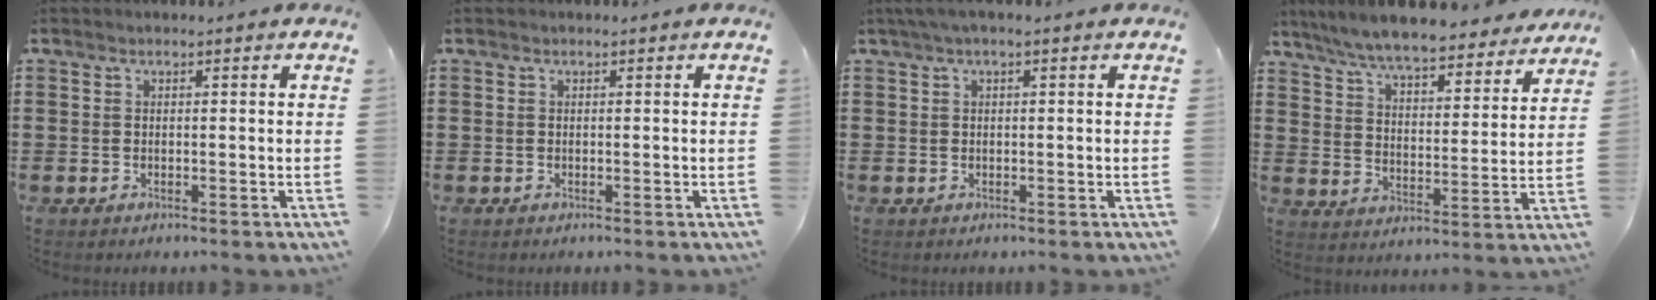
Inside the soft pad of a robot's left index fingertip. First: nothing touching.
{"total": 0.0}
{"total": 1.3, "force": [0.2, 0.1, 1.3], "torque": [-0.022, -0.002, 0.005]}
{"total": 7.8, "force": [7.3, 0.4, 2.7], "torque": [-0.085, -0.043, 0.128]}